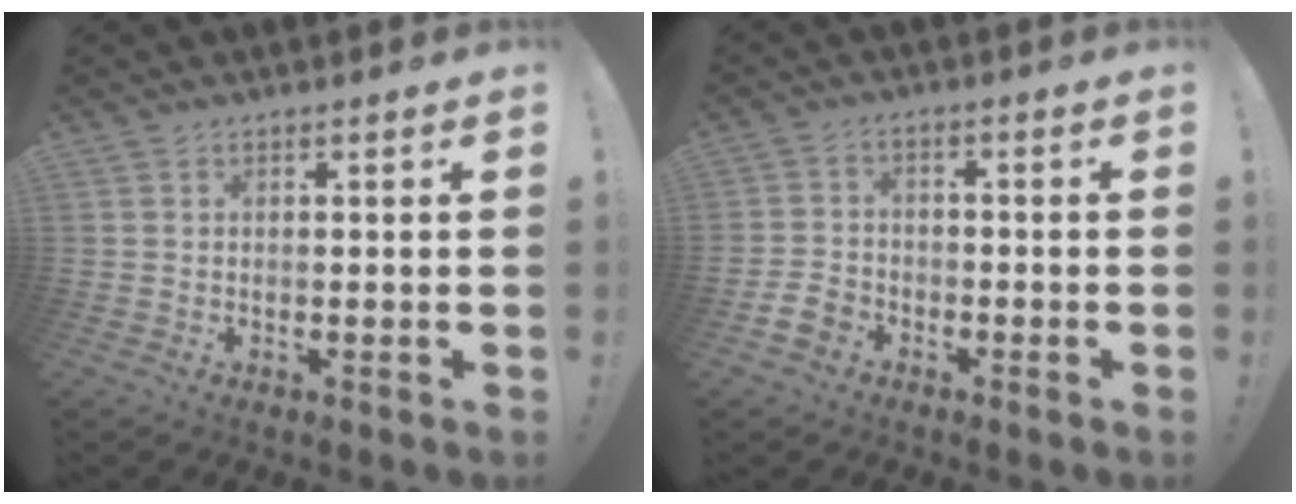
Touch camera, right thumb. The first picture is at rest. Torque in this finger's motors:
{"motor_torque": [0.48, -0.46, 0.40, -0.28, 0.05]}